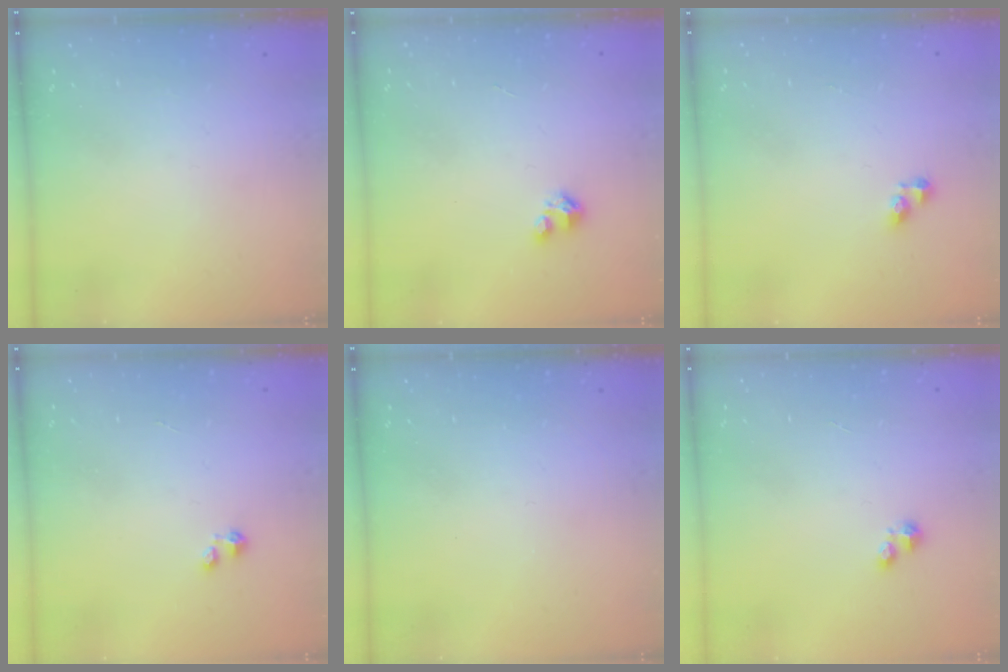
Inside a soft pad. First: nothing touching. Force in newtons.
{"total": 1.6, "press": 1.6, "slide": 0.1}
{"total": 3.3, "press": 3.3, "slide": 0.4}
{"total": 0.0}
{"total": 0.0}
{"total": 1.9, "press": 1.8, "slide": 0.2}